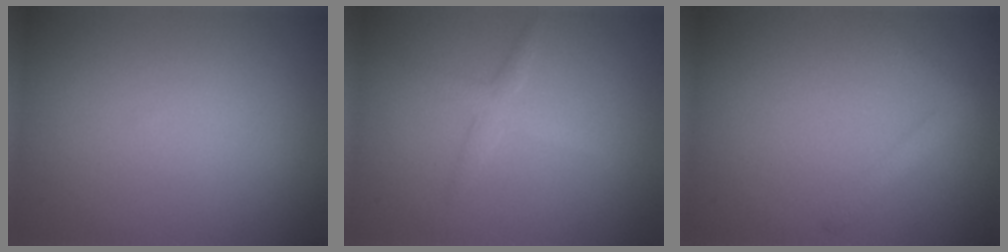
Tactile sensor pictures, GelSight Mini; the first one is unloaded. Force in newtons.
{"total": 1.6, "press": 1.6, "slide": 0.0}
{"total": 1.6, "press": 1.6, "slide": 0.1}